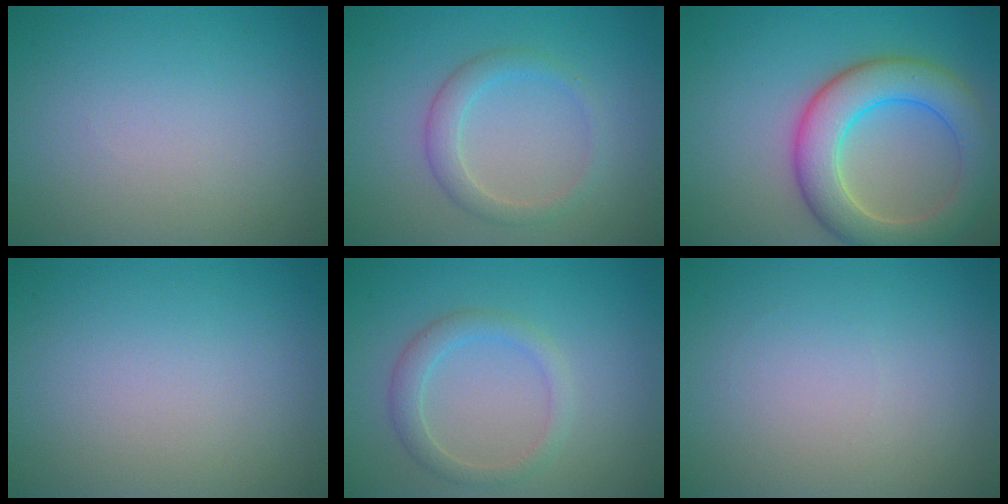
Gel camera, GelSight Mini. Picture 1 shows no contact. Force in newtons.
{"total": 2.2, "press": 2.2, "slide": 0.1}
{"total": 7.3, "press": 7.3, "slide": 0.4}
{"total": 0.0}
{"total": 2.3, "press": 2.3, "slide": 0.1}
{"total": 0.0}